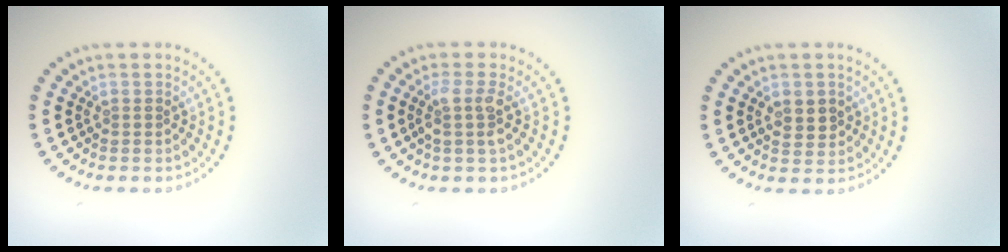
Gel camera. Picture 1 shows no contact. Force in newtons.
{"total": 2.1, "press": 1.6, "slide": 1.4}
{"total": 1.9, "press": 1.7, "slide": 0.6}